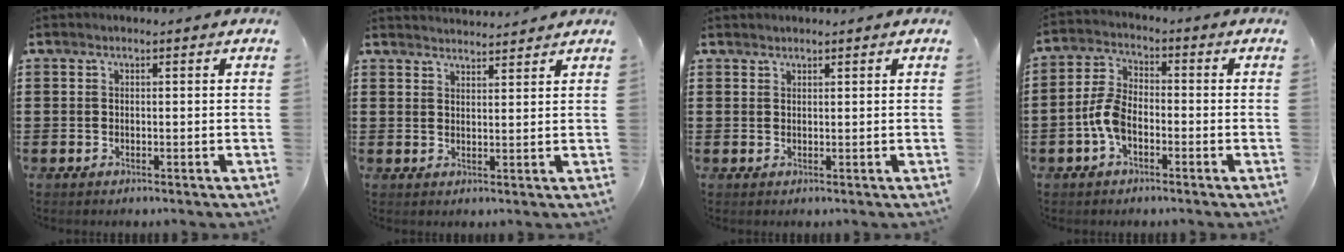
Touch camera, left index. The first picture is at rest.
{"total": 2.5, "force": [2.5, -0.2, -0.1], "torque": [-0.005, -0.009, 0.048]}
{"total": 1.0, "force": [1.0, 0.2, 0.0], "torque": [-0.003, -0.001, 0.020]}
{"total": 5.6, "force": [-2.1, 3.0, 4.3], "torque": [-0.116, -0.001, -0.049]}